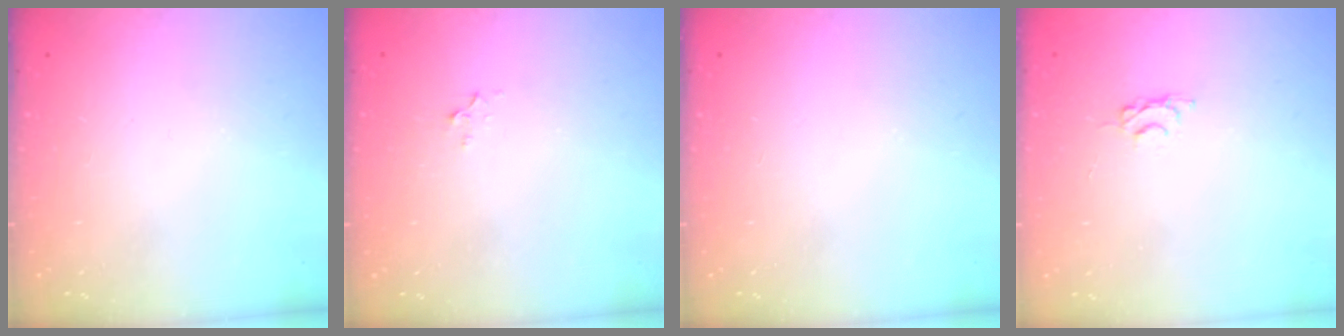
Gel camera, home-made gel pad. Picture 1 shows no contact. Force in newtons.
{"total": 3.0, "press": 3.0, "slide": 0.5}
{"total": 0.0}
{"total": 3.1, "press": 3.0, "slide": 0.5}